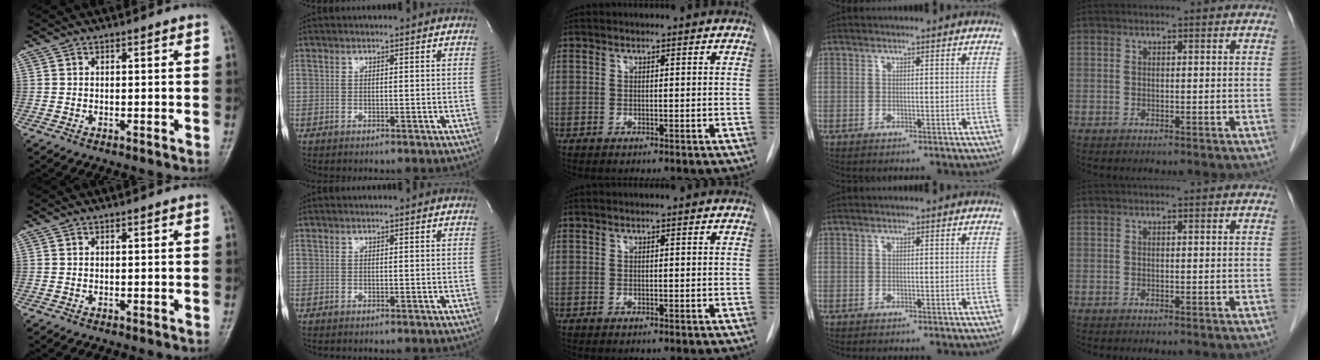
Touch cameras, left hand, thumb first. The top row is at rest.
{}